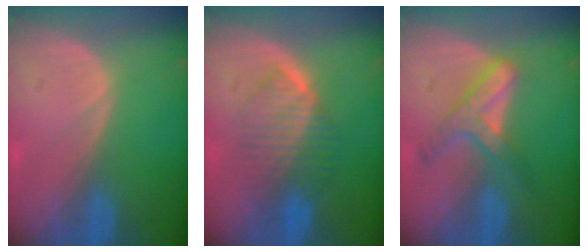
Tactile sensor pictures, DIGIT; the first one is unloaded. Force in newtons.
{"total": 6.4, "press": 6.3, "slide": 1.0}
{"total": 6.0, "press": 5.6, "slide": 2.4}